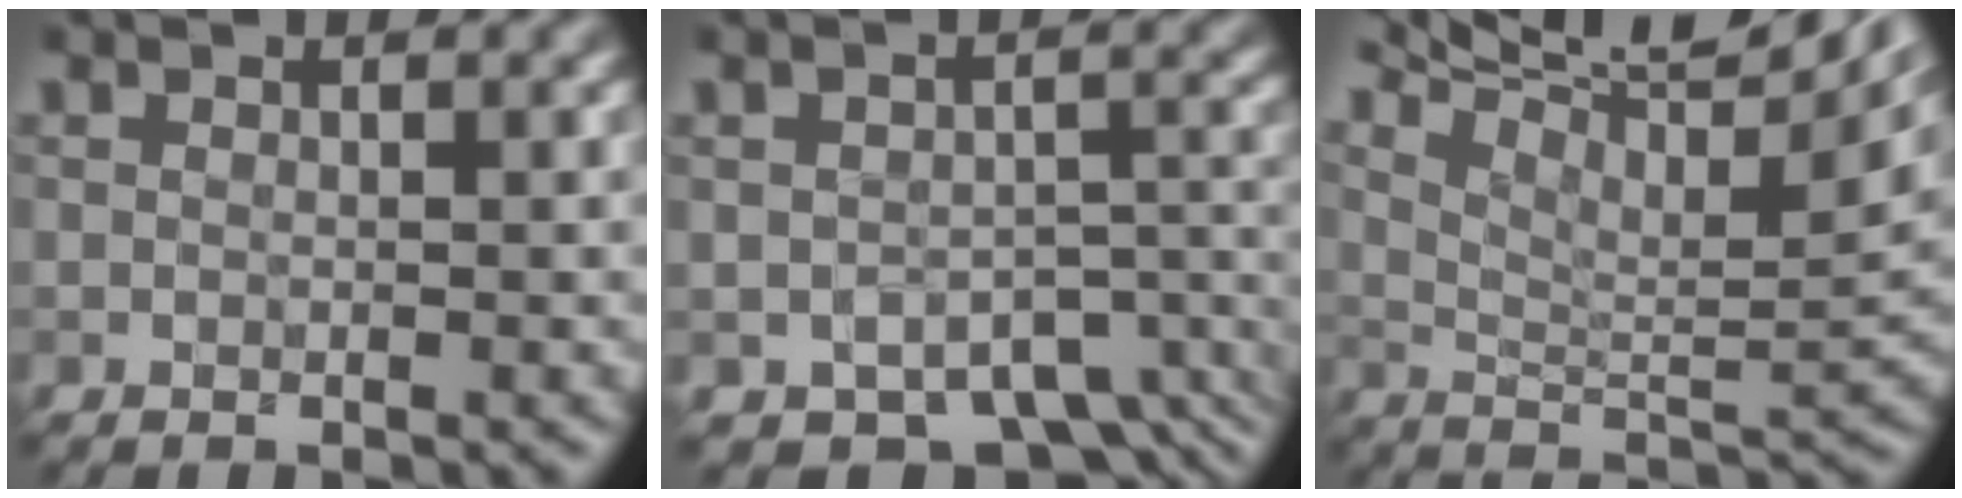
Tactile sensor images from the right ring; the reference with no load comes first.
{"total": 7.1, "force": [-4.4, 3.8, 4.1], "torque": [-0.043, -0.022, -0.061]}
{"total": 15.0, "force": [10.3, 4.6, 9.9], "torque": [-0.159, 0.034, 0.152]}